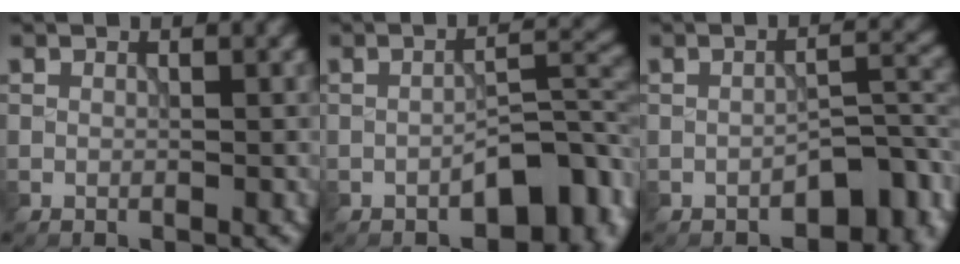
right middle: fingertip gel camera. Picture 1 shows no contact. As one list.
[{"total": 5.5, "force": [-2.8, 2.3, 4.2], "torque": [-0.050, 0.016, -0.045]}, {"total": 4.6, "force": [-2.7, 2.1, 3.1], "torque": [-0.033, 0.010, -0.041]}]